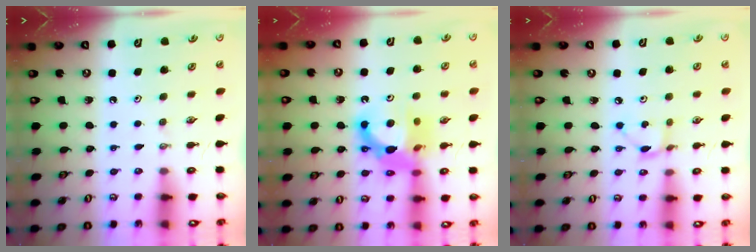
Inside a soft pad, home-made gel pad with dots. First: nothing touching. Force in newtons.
{"total": 13.2, "press": 13.2, "slide": 1.4}
{"total": 2.6, "press": 2.6, "slide": 0.1}